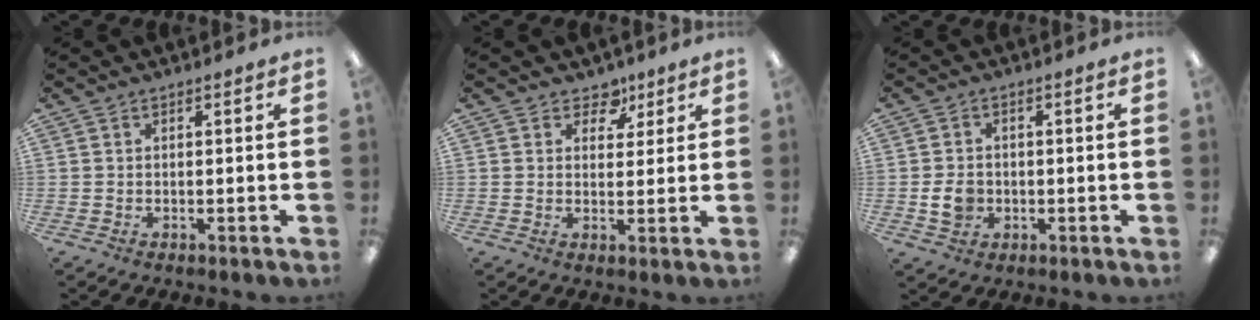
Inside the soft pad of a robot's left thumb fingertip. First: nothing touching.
{"total": 5.6, "force": [3.5, 3.9, 1.9], "torque": [-0.011, -0.018, 0.059]}
{"total": 5.1, "force": [-1.0, 4.2, 2.7], "torque": [-0.046, 0.005, -0.016]}